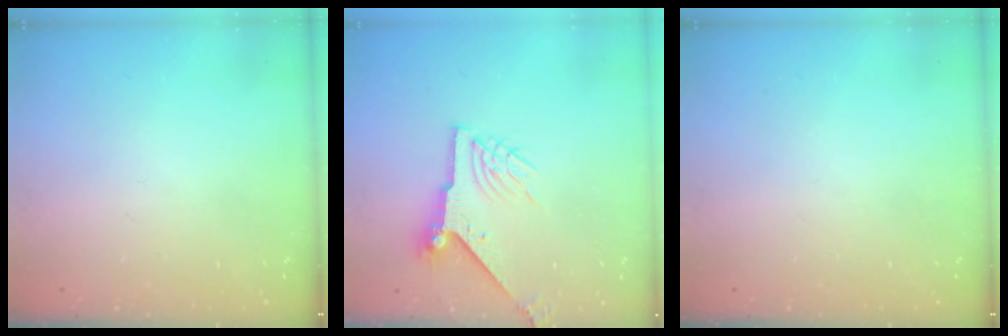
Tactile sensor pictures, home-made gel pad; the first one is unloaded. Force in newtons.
{"total": 8.4, "press": 8.4, "slide": 0.6}
{"total": 0.0}